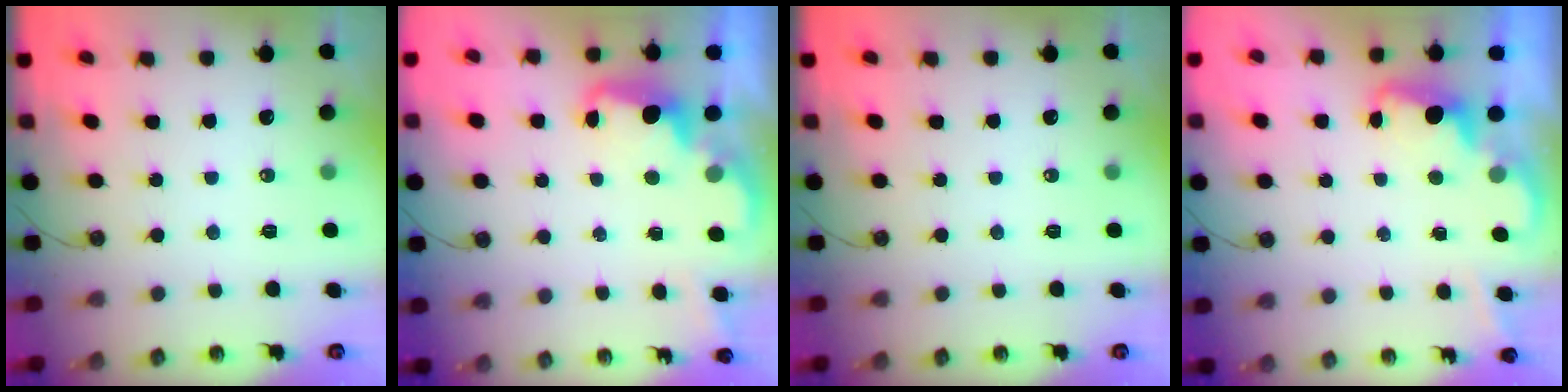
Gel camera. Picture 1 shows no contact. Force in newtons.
{"total": 2.6, "press": 2.6, "slide": 0.6}
{"total": 0.0}
{"total": 1.9, "press": 1.9, "slide": 0.6}